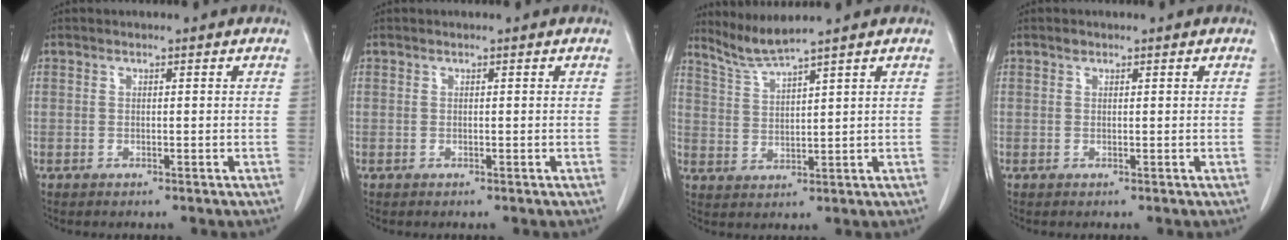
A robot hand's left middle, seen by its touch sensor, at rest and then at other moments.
{"total": 0.0}
{"total": 4.3, "force": [3.8, -1.7, 0.7], "torque": [-0.027, -0.015, 0.088]}
{"total": 0.6, "force": [0.4, 0.4, 0.1], "torque": [-0.003, 0.001, 0.006]}